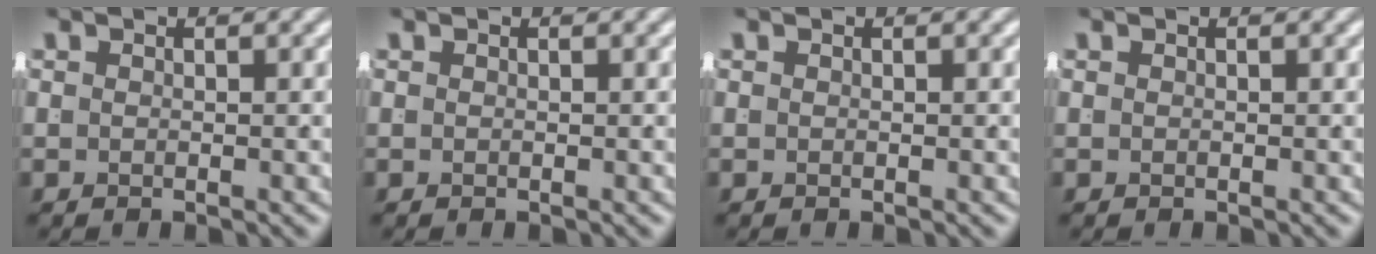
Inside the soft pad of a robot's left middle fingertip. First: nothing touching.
{"total": 0.0}
{"total": 0.0}
{"total": 0.0}